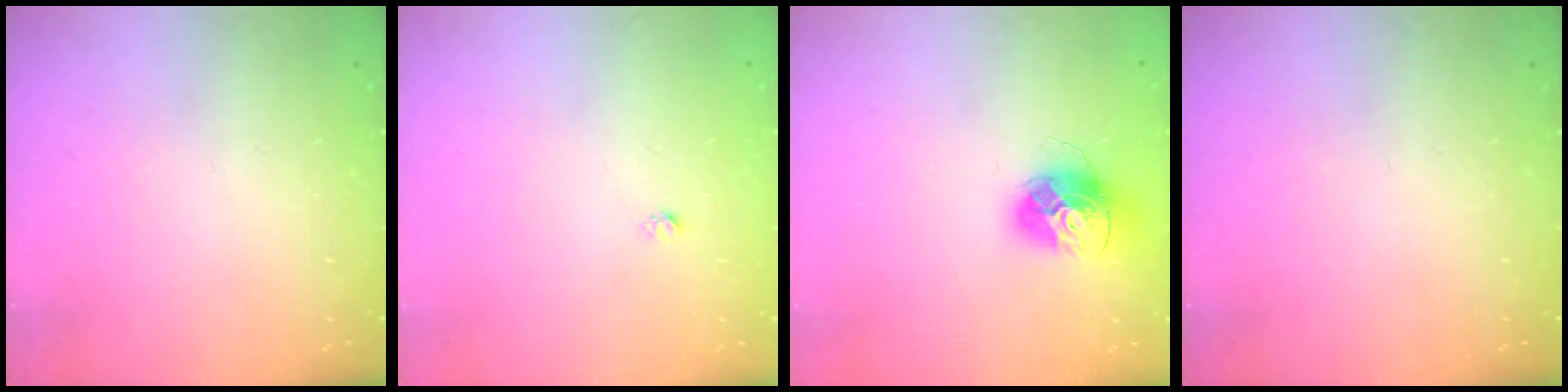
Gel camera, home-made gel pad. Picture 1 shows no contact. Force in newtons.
{"total": 1.6, "press": 1.5, "slide": 0.1}
{"total": 15.0, "press": 14.9, "slide": 1.3}
{"total": 0.0}